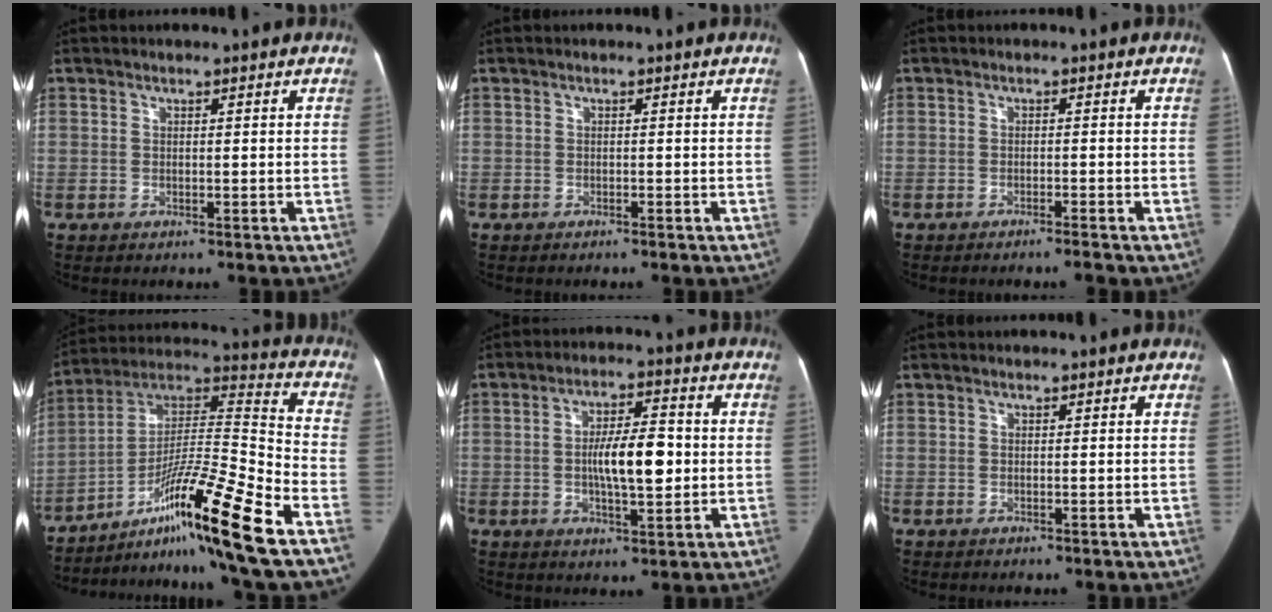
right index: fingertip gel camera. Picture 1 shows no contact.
{"total": 0.0}
{"total": 1.6, "force": [-1.4, -0.2, 0.7], "torque": [-0.014, 0.001, -0.023]}
{"total": 21.0, "force": [-12.6, -0.8, 16.8], "torque": [-0.289, 0.000, -0.212]}
{"total": 9.3, "force": [-0.3, 2.8, 8.9], "torque": [-0.158, 0.014, -0.005]}
{"total": 0.0}